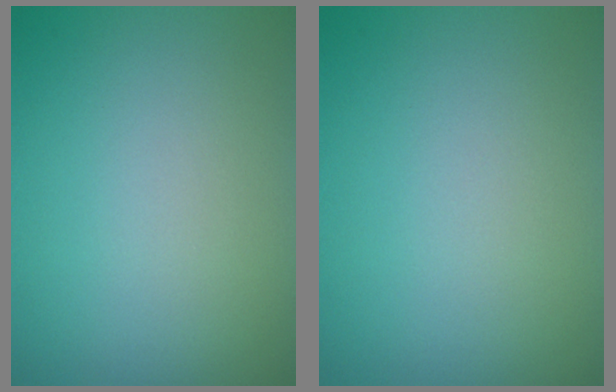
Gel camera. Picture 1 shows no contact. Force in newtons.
{"total": 0.0}